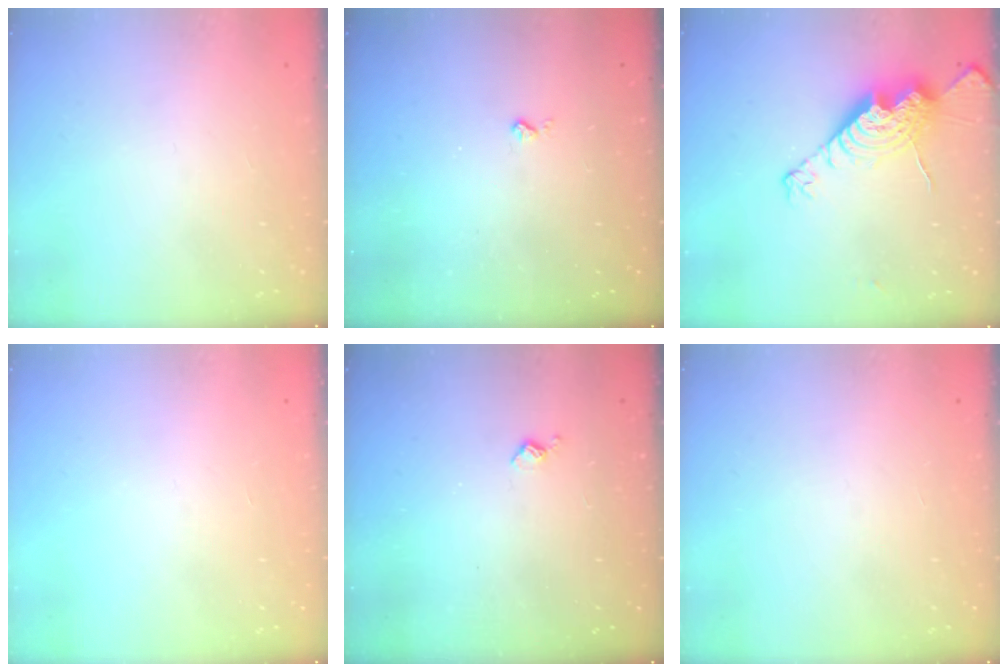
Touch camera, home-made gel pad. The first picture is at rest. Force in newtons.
{"total": 2.0, "press": 2.0, "slide": 0.4}
{"total": 14.5, "press": 14.4, "slide": 1.3}
{"total": 0.0}
{"total": 3.2, "press": 3.2, "slide": 0.5}
{"total": 0.0}